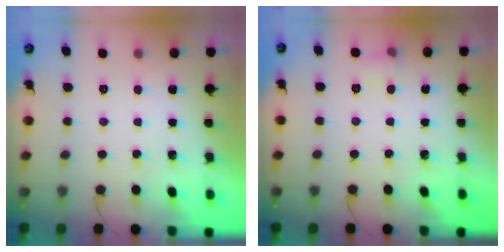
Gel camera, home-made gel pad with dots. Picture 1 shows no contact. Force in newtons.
{"total": 4.3, "press": 4.1, "slide": 1.4}